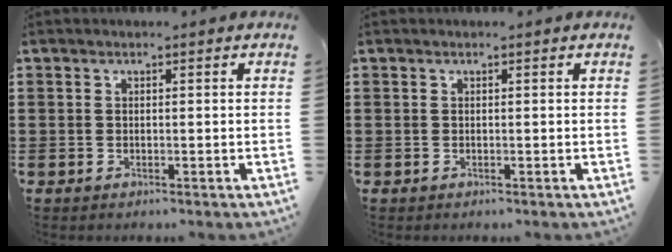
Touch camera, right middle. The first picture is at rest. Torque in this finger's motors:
{"motor_torque": [-1.01, -0.77, 0.00, 0.01]}